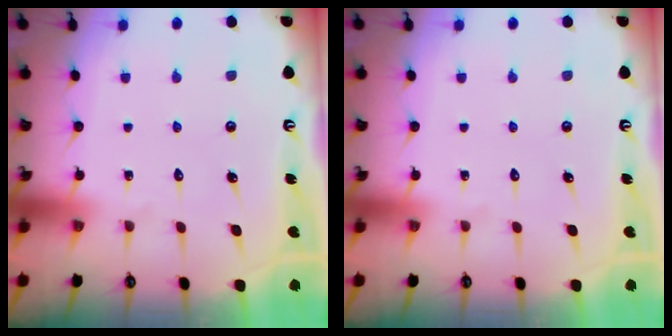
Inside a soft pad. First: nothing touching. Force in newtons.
{"total": 0.0}